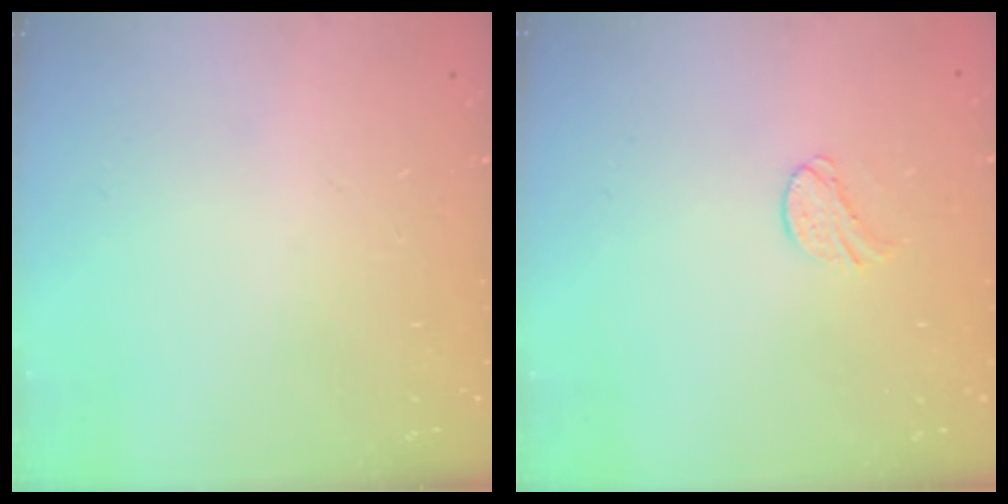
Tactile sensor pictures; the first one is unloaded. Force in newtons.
{"total": 5.9, "press": 5.9, "slide": 0.6}